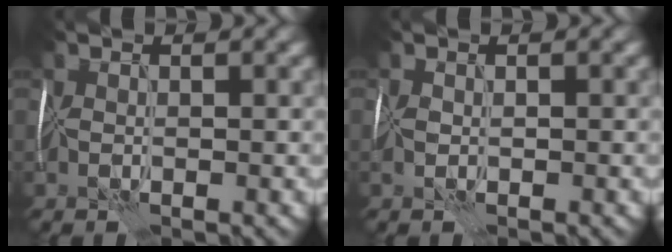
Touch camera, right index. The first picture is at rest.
{"total": 1.2, "force": [-0.3, 0.8, 0.8], "torque": [-0.018, -0.002, -0.007]}